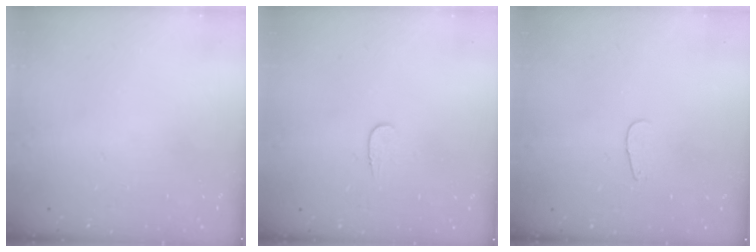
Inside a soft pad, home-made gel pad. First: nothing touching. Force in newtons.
{"total": 4.0, "press": 4.0, "slide": 0.4}
{"total": 2.8, "press": 2.8, "slide": 0.2}